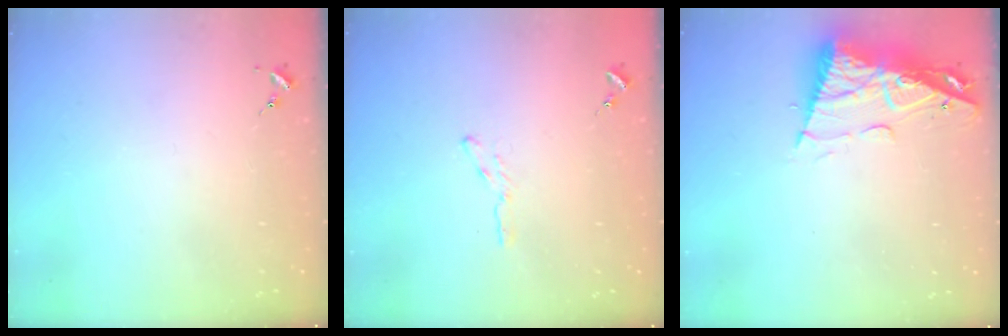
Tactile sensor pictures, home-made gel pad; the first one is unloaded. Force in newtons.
{"total": 3.5, "press": 3.5, "slide": 0.4}
{"total": 11.4, "press": 11.3, "slide": 1.2}